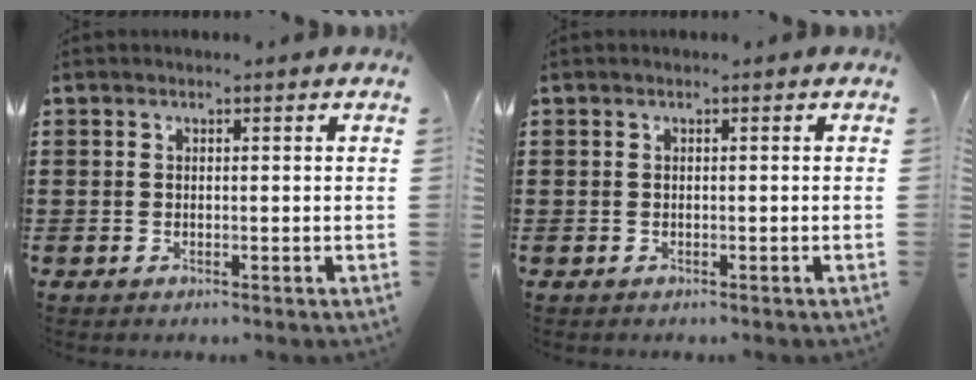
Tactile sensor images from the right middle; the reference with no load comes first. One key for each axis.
{"total": 0.0}